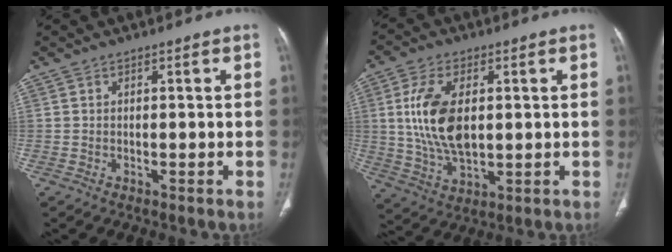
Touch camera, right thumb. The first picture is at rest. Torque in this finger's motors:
{"motor_torque": [1.40, 2.68, 1.80, 0.00, 0.20]}